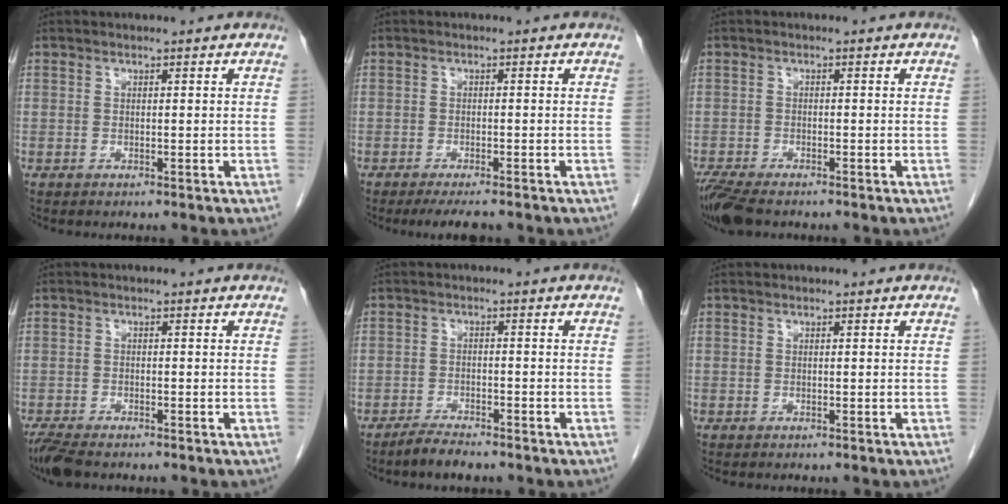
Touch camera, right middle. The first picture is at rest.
{"total": 4.3, "force": [-3.5, 0.6, 2.4], "torque": [-0.034, -0.009, -0.053]}
{"total": 5.7, "force": [-4.7, 1.3, 2.9], "torque": [-0.061, -0.018, -0.084]}
{"total": 4.0, "force": [-3.4, 0.8, 2.0], "torque": [-0.044, -0.015, -0.060]}
{"total": 3.2, "force": [-2.8, 0.5, 1.5], "torque": [-0.036, -0.007, -0.051]}
{"total": 0.0}